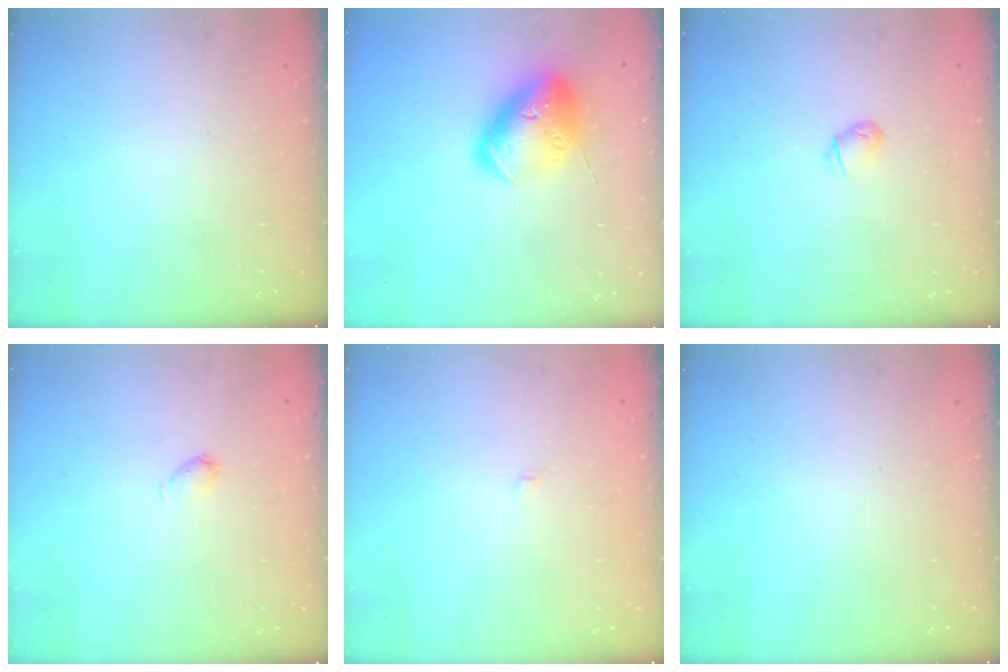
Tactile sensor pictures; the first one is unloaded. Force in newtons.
{"total": 16.2, "press": 16.0, "slide": 2.7}
{"total": 4.3, "press": 4.2, "slide": 1.0}
{"total": 3.1, "press": 3.1, "slide": 0.6}
{"total": 2.0, "press": 2.0, "slide": 0.2}
{"total": 0.0}